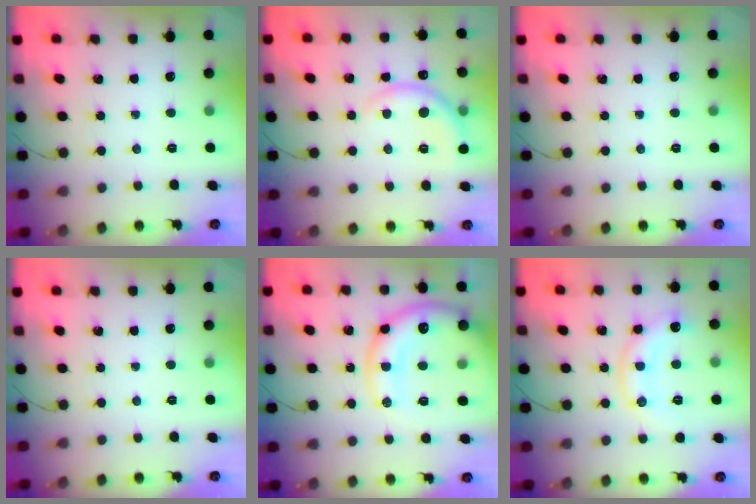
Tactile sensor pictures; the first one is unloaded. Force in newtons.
{"total": 7.0, "press": 7.0, "slide": 0.6}
{"total": 0.0}
{"total": 0.0}
{"total": 17.9, "press": 17.6, "slide": 3.1}
{"total": 9.9, "press": 9.9, "slide": 0.3}